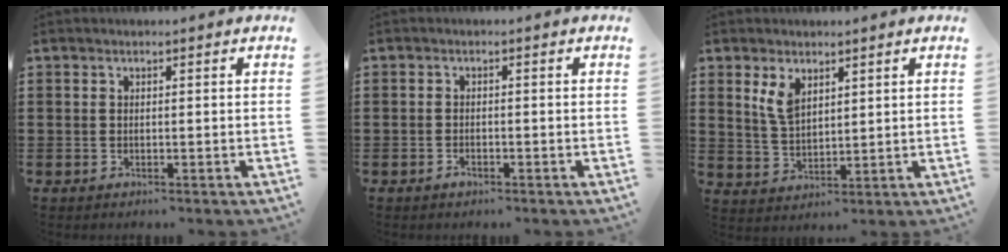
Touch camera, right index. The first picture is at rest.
{"total": 1.0, "force": [-0.8, 0.4, 0.3], "torque": [-0.008, -0.003, -0.015]}
{"total": 4.4, "force": [2.3, 2.3, 2.9], "torque": [-0.073, 0.003, 0.040]}